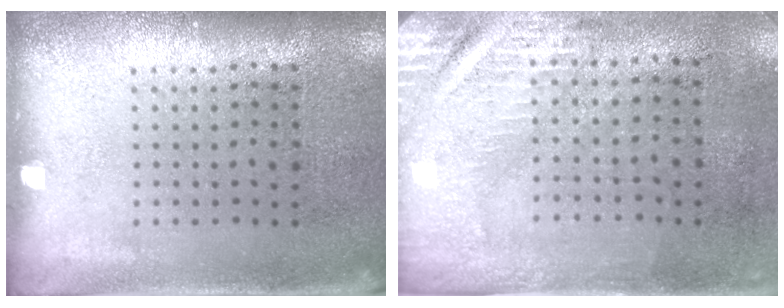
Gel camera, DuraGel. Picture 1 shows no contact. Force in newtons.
{"total": 2.9, "press": 2.5, "slide": 1.5}